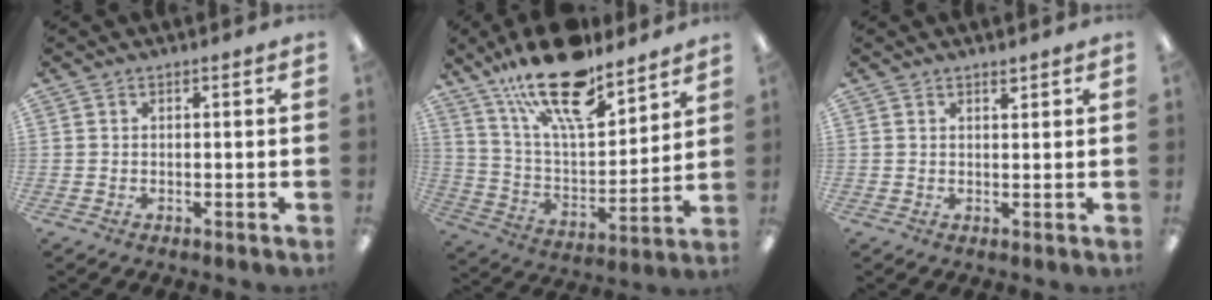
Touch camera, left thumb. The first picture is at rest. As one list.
[{"total": 22.0, "force": [15.3, 8.2, 13.4], "torque": [-0.232, -0.088, 0.267]}, {"total": 1.5, "force": [1.4, 0.5, 0.6], "torque": [-0.005, -0.004, 0.023]}]